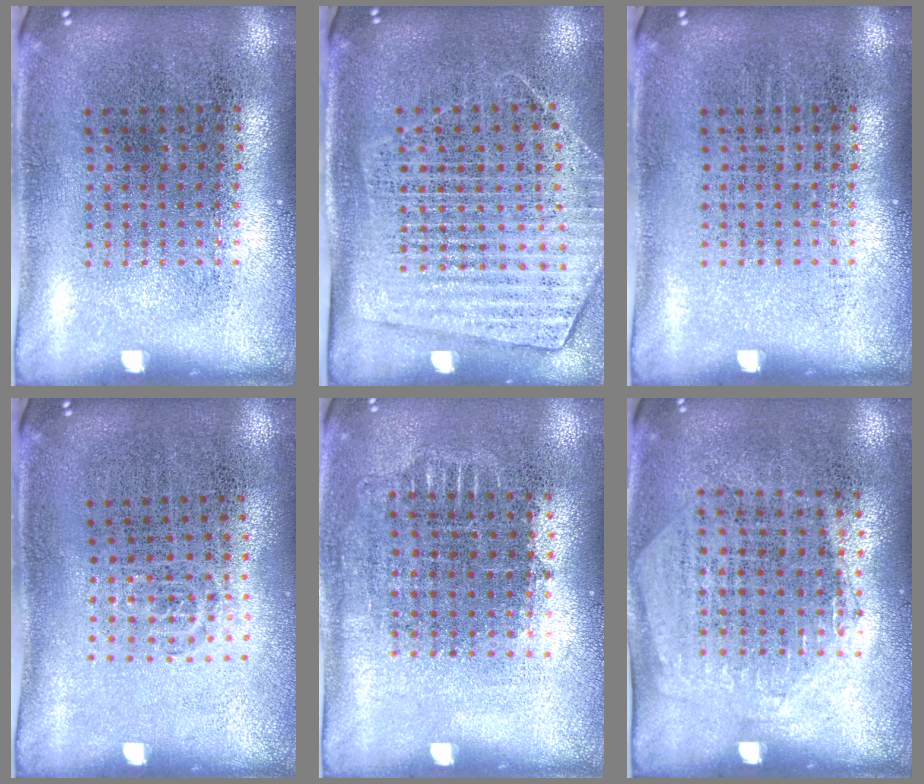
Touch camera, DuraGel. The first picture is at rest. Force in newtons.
{"total": 1.7, "press": 1.5, "slide": 0.8}
{"total": 0.0}
{"total": 0.6, "press": 0.4, "slide": 0.4}
{"total": 0.7, "press": 0.7, "slide": 0.2}
{"total": 1.3, "press": 1.2, "slide": 0.6}